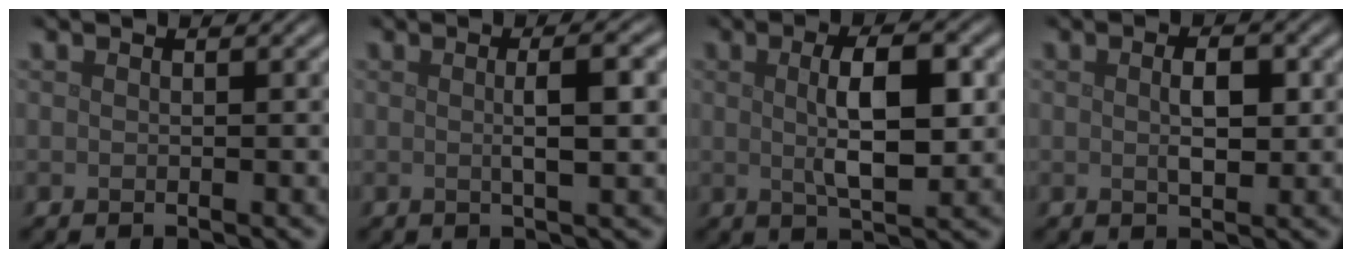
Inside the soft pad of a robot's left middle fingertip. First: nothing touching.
{"total": 3.7, "force": [0.3, 0.8, 3.6], "torque": [-0.055, 0.006, 0.003]}
{"total": 5.7, "force": [0.7, 1.8, 5.3], "torque": [-0.091, 0.002, 0.013]}
{"total": 2.6, "force": [0.3, 1.2, 2.3], "torque": [-0.043, 0.000, 0.005]}